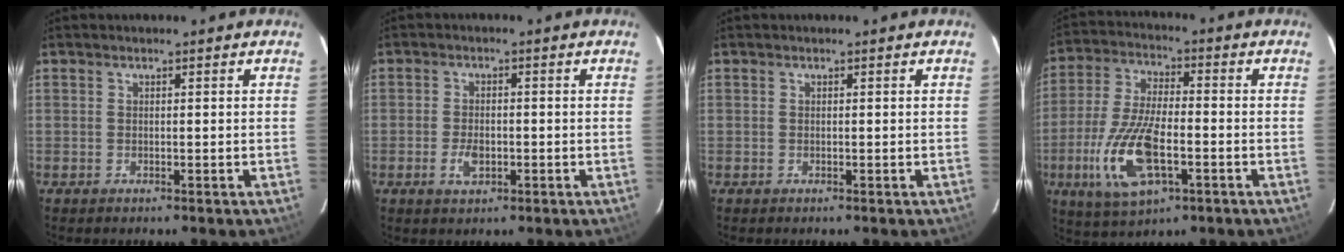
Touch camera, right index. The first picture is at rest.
{"total": 3.9, "force": [-1.4, 2.2, 2.9], "torque": [-0.061, -0.002, -0.022]}
{"total": 0.0}
{"total": 15.3, "force": [-5.1, 6.2, 13.0], "torque": [-0.281, -0.013, -0.092]}